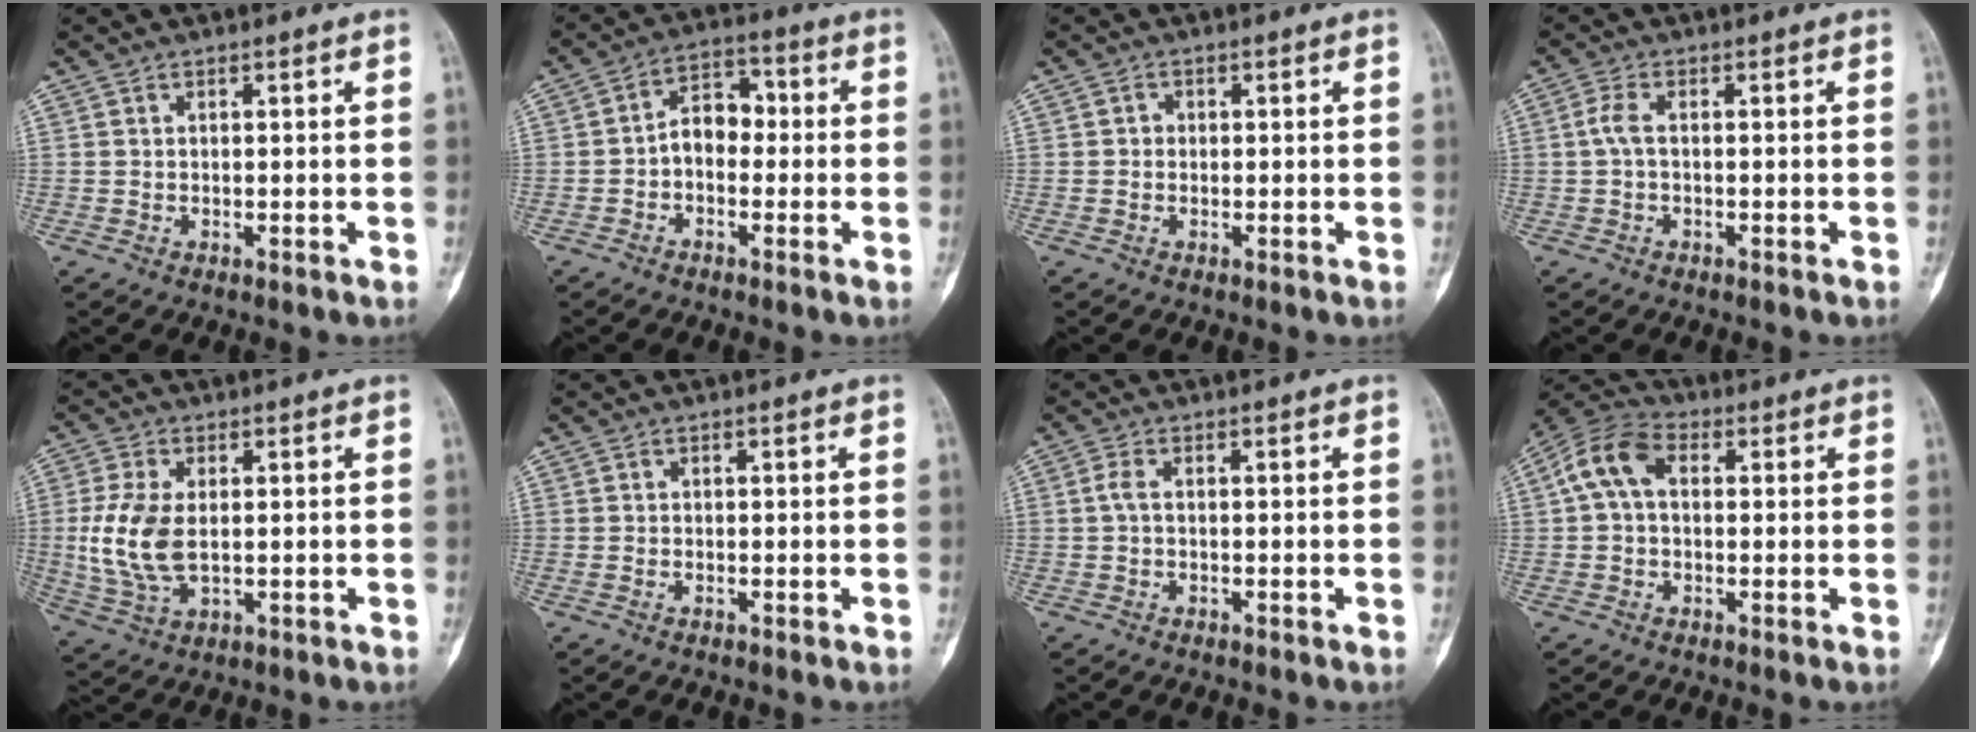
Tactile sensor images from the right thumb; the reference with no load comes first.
{"total": 6.6, "force": [-0.9, 4.6, 4.7], "torque": [-0.051, 0.030, -0.031]}
{"total": 0.9, "force": [-0.1, 0.9, 0.3], "torque": [0.002, 0.004, -0.004]}
{"total": 2.6, "force": [-0.4, 1.0, 2.3], "torque": [-0.058, 0.006, -0.010]}
{"total": 10.2, "force": [0.0, 5.7, 8.5], "torque": [-0.191, -0.006, 0.008]}
{"total": 0.0}
{"total": 1.7, "force": [-0.3, 0.6, 1.5], "torque": [-0.037, 0.003, -0.009]}
{"total": 8.4, "force": [1.3, 5.5, 6.3], "torque": [-0.124, 0.030, 0.016]}